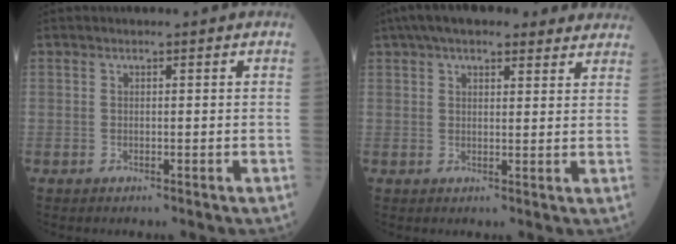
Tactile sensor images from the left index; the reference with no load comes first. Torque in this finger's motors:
{"motor_torque": [0.19, -1.01, 0.89, 0.19]}